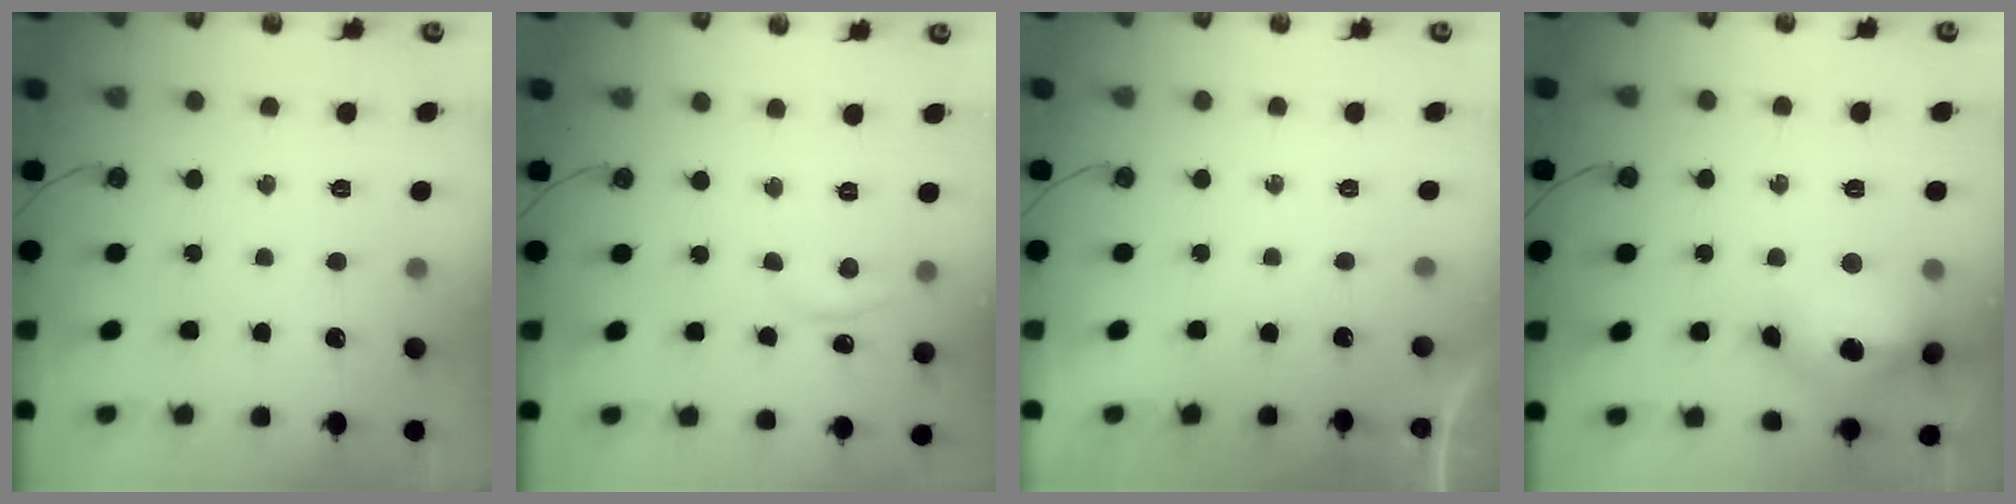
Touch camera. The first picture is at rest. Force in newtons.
{"total": 3.5, "press": 3.4, "slide": 0.5}
{"total": 0.0}
{"total": 18.0, "press": 17.9, "slide": 1.8}